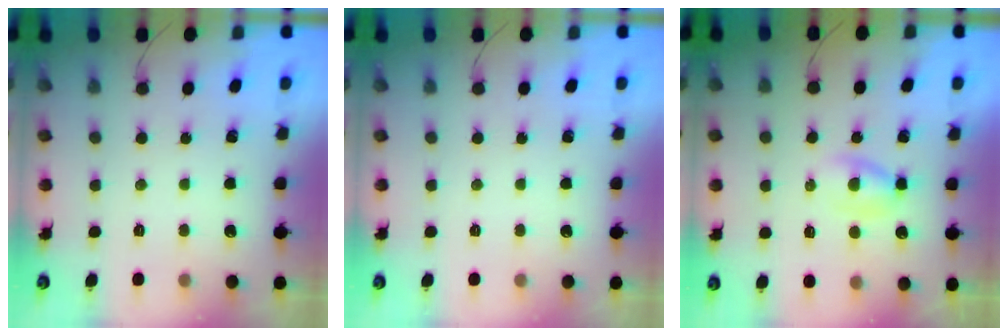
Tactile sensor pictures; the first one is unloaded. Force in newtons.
{"total": 0.0}
{"total": 3.3, "press": 3.1, "slide": 1.2}